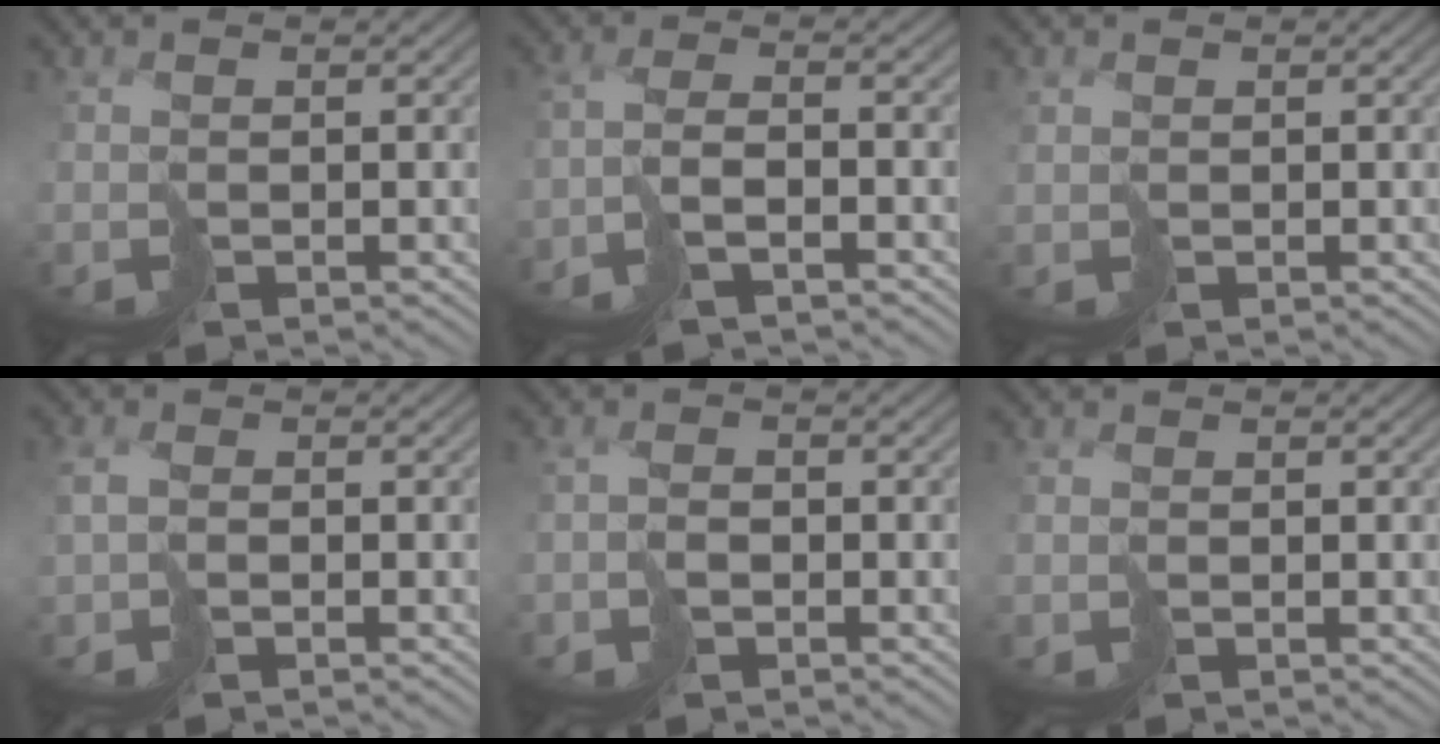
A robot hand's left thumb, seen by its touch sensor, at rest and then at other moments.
{"total": 3.1, "force": [-2.2, -0.3, 2.1], "torque": [-0.038, 0.011, -0.048]}
{"total": 1.1, "force": [0.4, 0.9, 0.4], "torque": [-0.021, 0.003, 0.005]}
{"total": 2.4, "force": [-0.4, 1.6, 1.8], "torque": [-0.040, 0.007, -0.008]}
{"total": 1.9, "force": [-1.1, 1.1, 1.1], "torque": [-0.012, 0.007, -0.021]}
{"total": 0.5, "force": [-0.2, 0.5, 0.1], "torque": [-0.005, 0.001, -0.005]}